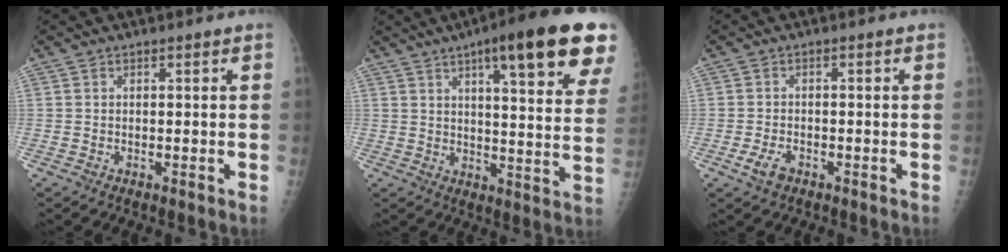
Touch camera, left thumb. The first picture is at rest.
{"total": 21.7, "force": [11.6, 4.5, 17.8], "torque": [-0.224, -0.029, 0.151]}
{"total": 3.3, "force": [-1.7, 1.9, 2.0], "torque": [-0.040, 0.005, -0.030]}